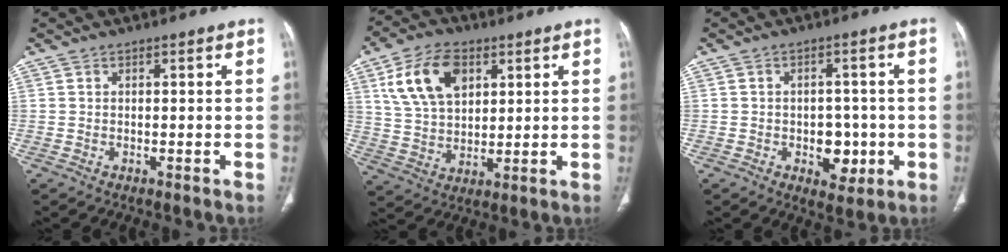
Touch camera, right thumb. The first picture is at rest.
{"total": 13.6, "force": [5.4, 8.5, 9.1], "torque": [-0.151, -0.009, 0.105]}
{"total": 6.7, "force": [-1.6, 4.7, 4.5], "torque": [-0.024, 0.007, -0.013]}